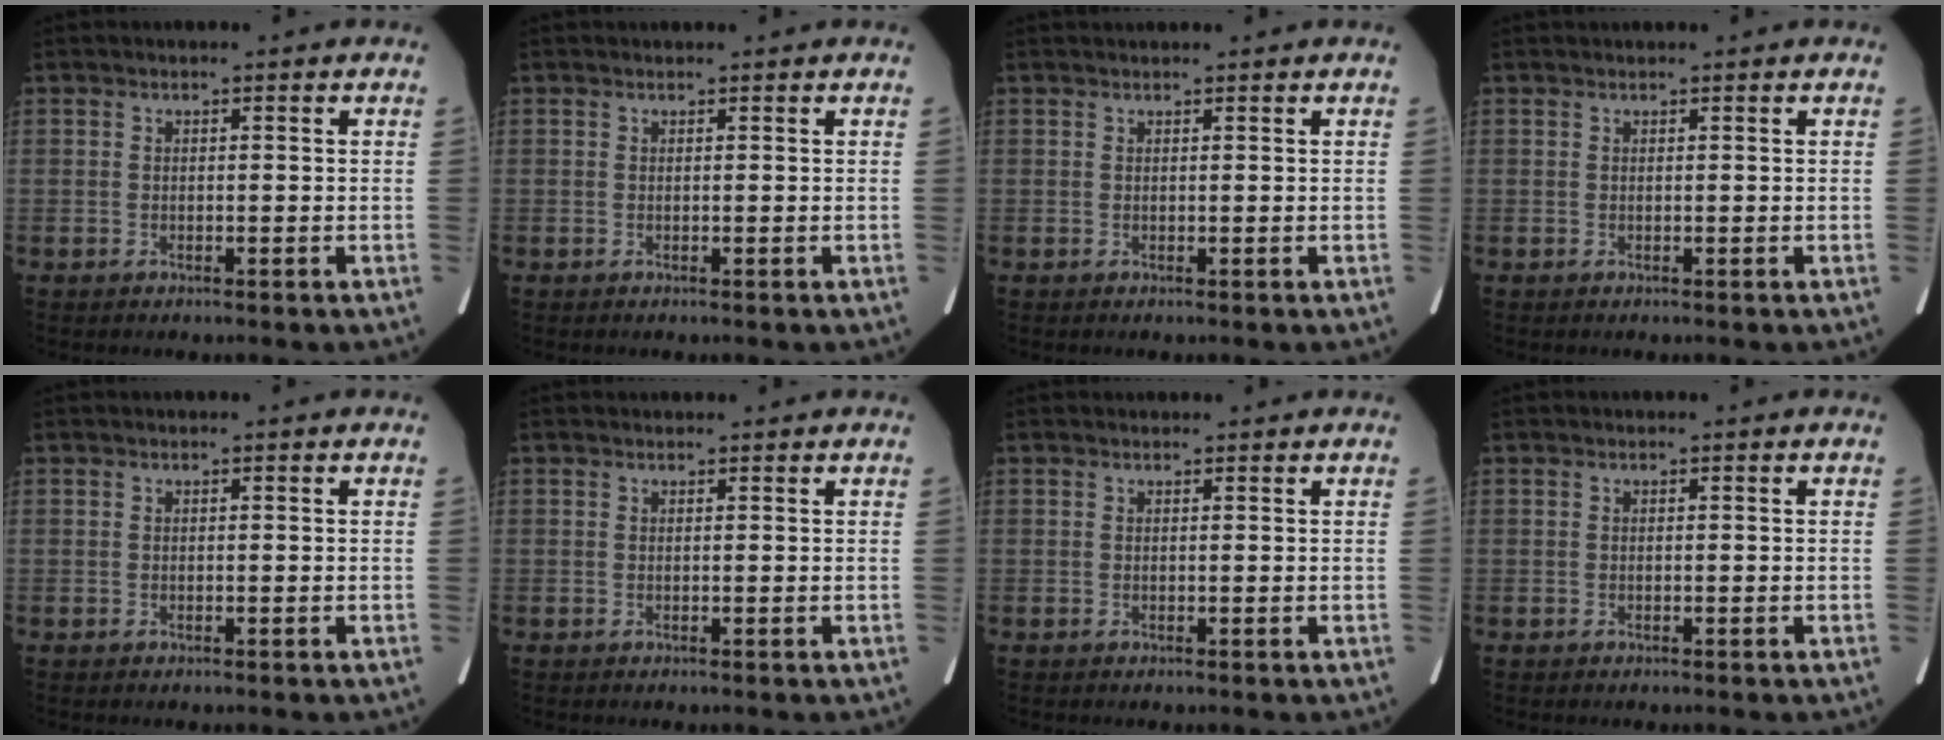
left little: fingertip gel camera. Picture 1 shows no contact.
{"total": 0.9, "force": [0.8, 0.1, 0.1], "torque": [-0.007, 0.014, 0.014]}
{"total": 1.8, "force": [1.7, 0.1, 0.5], "torque": [-0.006, 0.025, 0.029]}
{"total": 1.1, "force": [1.0, 0.0, 0.4], "torque": [-0.005, 0.021, 0.021]}
{"total": 0.0}
{"total": 1.4, "force": [1.3, 0.3, 0.1], "torque": [-0.008, 0.016, 0.019]}
{"total": 1.3, "force": [1.2, 0.3, 0.1], "torque": [-0.008, 0.015, 0.019]}
{"total": 0.0}